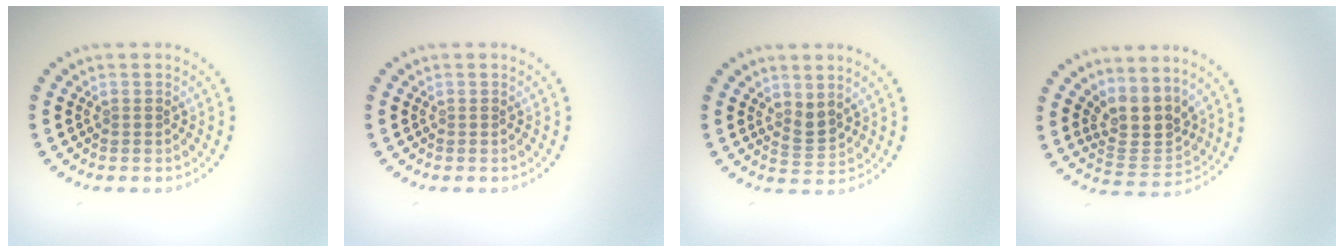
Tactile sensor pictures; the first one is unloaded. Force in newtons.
{"total": 0.0}
{"total": 1.7, "press": 1.3, "slide": 1.1}
{"total": 3.8, "press": 3.2, "slide": 2.1}